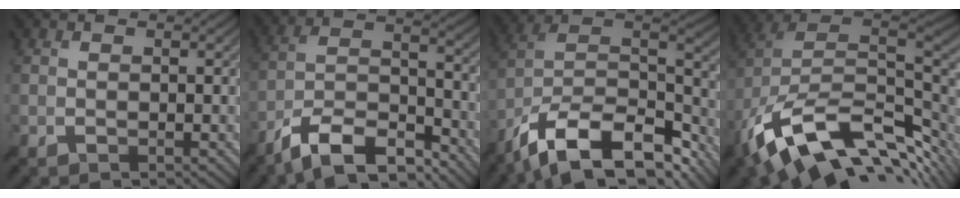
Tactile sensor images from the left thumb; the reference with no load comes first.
{"total": 12.6, "force": [-10.0, 3.6, 6.7], "torque": [-0.135, -0.002, -0.190]}
{"total": 16.5, "force": [-11.0, 7.2, 10.0], "torque": [-0.242, -0.023, -0.175]}
{"total": 16.3, "force": [-4.7, 9.4, 12.4], "torque": [-0.258, -0.017, -0.078]}